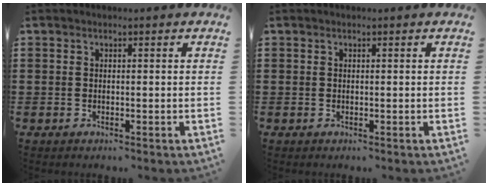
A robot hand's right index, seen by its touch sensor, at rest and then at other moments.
{"total": 0.0}